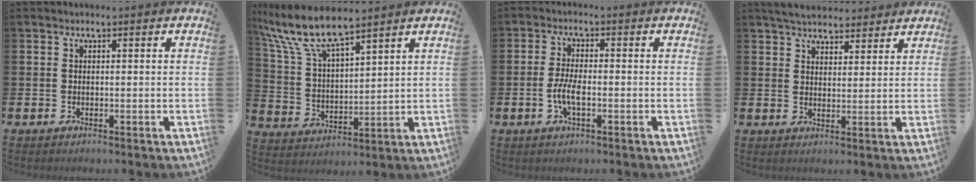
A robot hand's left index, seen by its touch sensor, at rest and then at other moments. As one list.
[{"total": 9.3, "force": [8.1, 2.0, 4.3], "torque": [-0.122, -0.031, 0.146]}, {"total": 3.6, "force": [-1.0, 1.2, 3.3], "torque": [-0.061, 0.001, -0.020]}, {"total": 4.6, "force": [4.4, 1.2, 0.7], "torque": [-0.027, -0.017, 0.081]}]